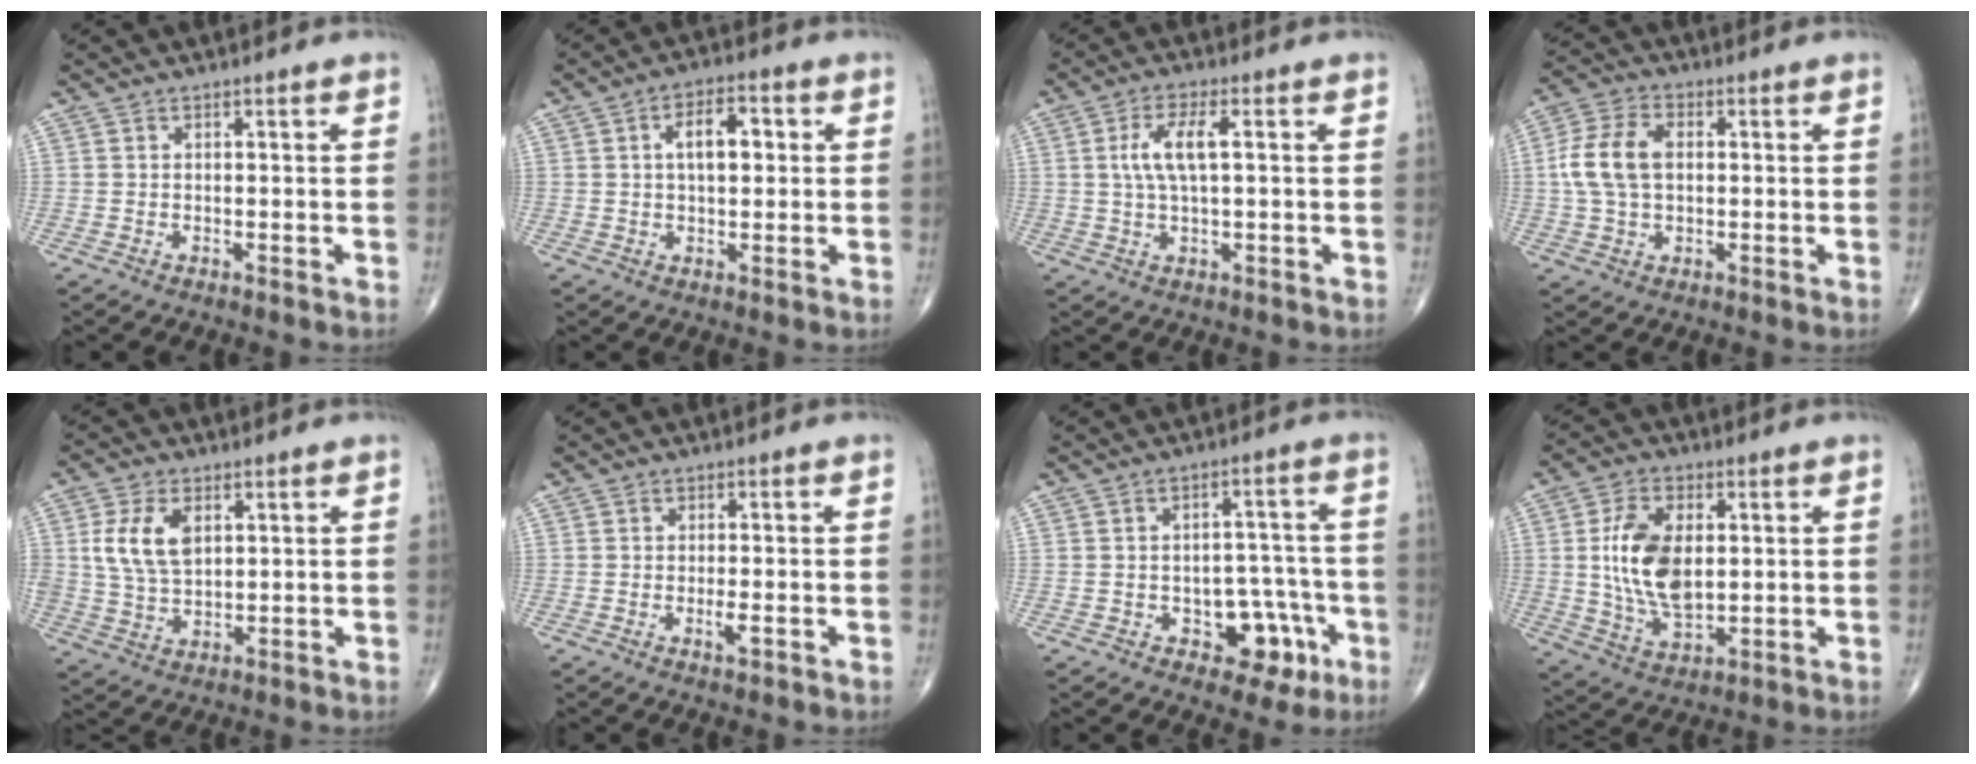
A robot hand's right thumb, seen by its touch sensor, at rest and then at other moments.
{"total": 7.2, "force": [1.3, 3.8, 5.9], "torque": [-0.080, 0.010, 0.019]}
{"total": 6.6, "force": [1.1, 2.1, 6.1], "torque": [-0.134, 0.008, 0.021]}
{"total": 9.7, "force": [0.7, 6.1, 7.5], "torque": [-0.157, 0.017, 0.012]}
{"total": 9.3, "force": [2.4, 5.6, 6.9], "torque": [-0.131, -0.005, 0.052]}
{"total": 2.2, "force": [-0.8, 0.6, 1.9], "torque": [-0.032, -0.002, -0.013]}
{"total": 9.5, "force": [-4.0, 6.0, 6.1], "torque": [-0.036, 0.038, -0.046]}
{"total": 13.4, "force": [1.5, 7.7, 10.9], "torque": [-0.196, -0.009, 0.034]}